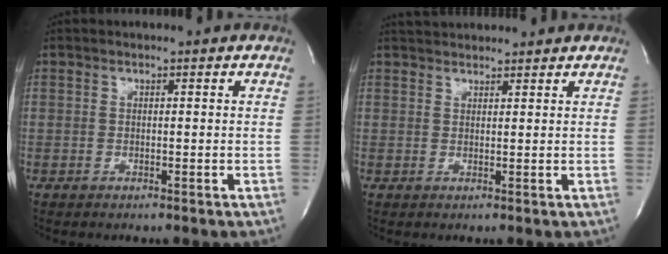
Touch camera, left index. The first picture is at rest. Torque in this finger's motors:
{"motor_torque": [-0.16, -0.34, 0.12, 0.06]}